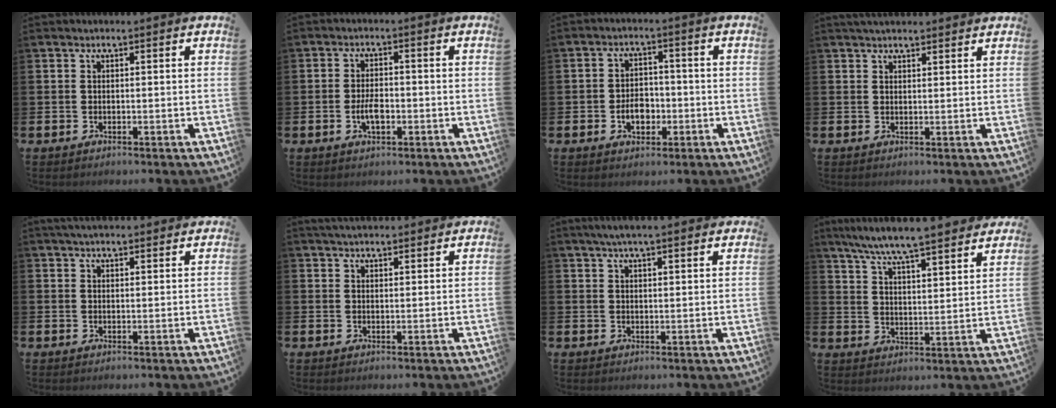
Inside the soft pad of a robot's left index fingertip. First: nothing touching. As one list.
[{"total": 3.3, "force": [-0.7, 1.6, 2.8], "torque": [-0.041, -0.001, -0.015]}, {"total": 3.9, "force": [-1.2, 2.7, 2.4], "torque": [-0.030, -0.002, -0.028]}, {"total": 2.3, "force": [2.2, 0.5, 0.5], "torque": [-0.004, -0.006, 0.038]}, {"total": 3.1, "force": [3.0, 0.4, 0.6], "torque": [-0.016, -0.008, 0.055]}, {"total": 3.3, "force": [3.2, 0.6, 0.6], "torque": [-0.016, -0.010, 0.059]}, {"total": 4.3, "force": [3.9, 0.3, 1.9], "torque": [-0.043, -0.008, 0.069]}, {"total": 7.9, "force": [7.6, -0.1, 2.2], "torque": [-0.074, -0.052, 0.132]}]